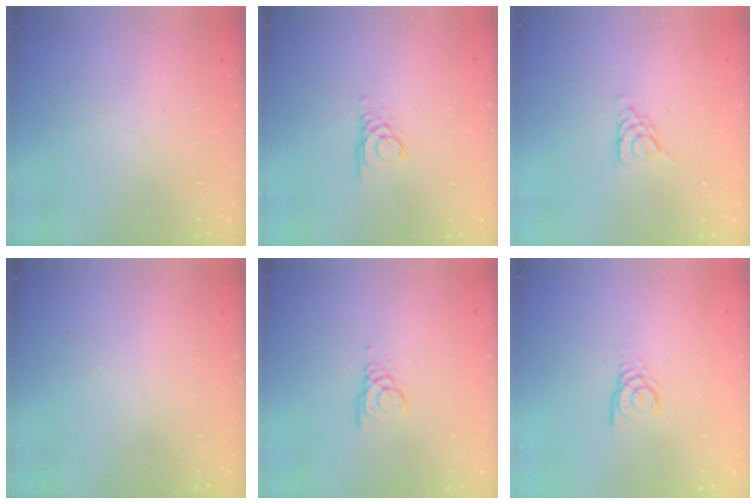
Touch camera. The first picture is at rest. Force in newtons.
{"total": 1.7, "press": 1.7, "slide": 0.2}
{"total": 4.1, "press": 4.1, "slide": 0.6}
{"total": 0.0}
{"total": 3.1, "press": 3.1, "slide": 0.2}
{"total": 2.8, "press": 2.8, "slide": 0.1}